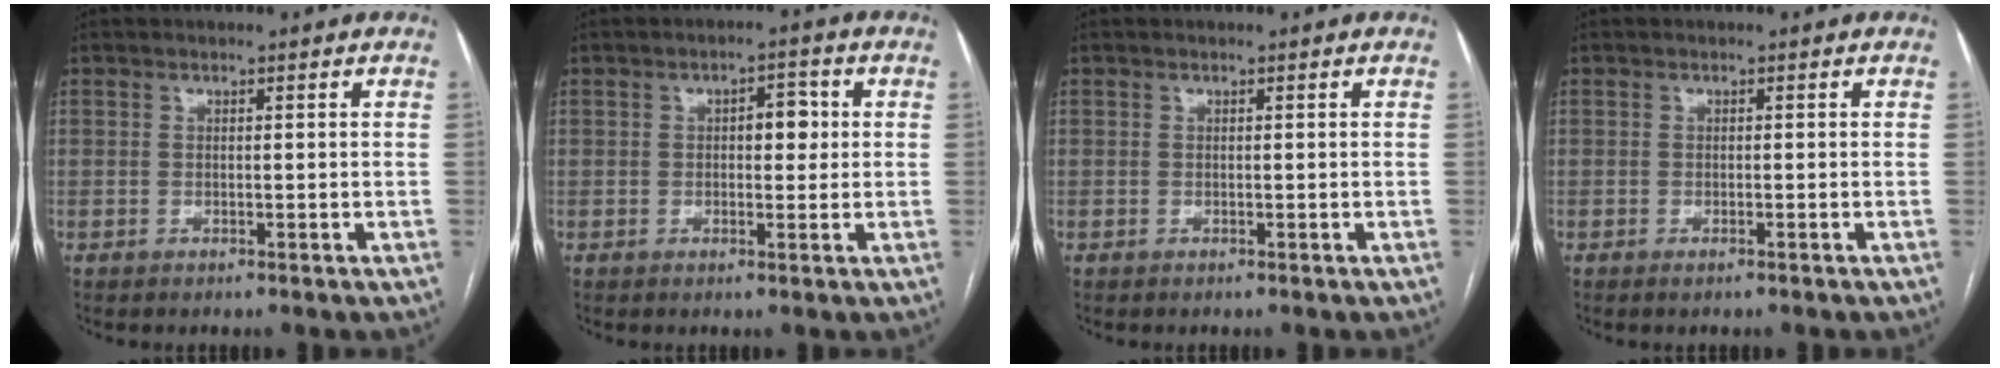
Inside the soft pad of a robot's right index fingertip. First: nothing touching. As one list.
[{"total": 3.9, "force": [0.7, 1.9, 3.4], "torque": [-0.050, 0.013, 0.011]}, {"total": 0.0}, {"total": 0.8, "force": [-0.5, 0.0, 0.5], "torque": [-0.012, -0.002, -0.008]}]